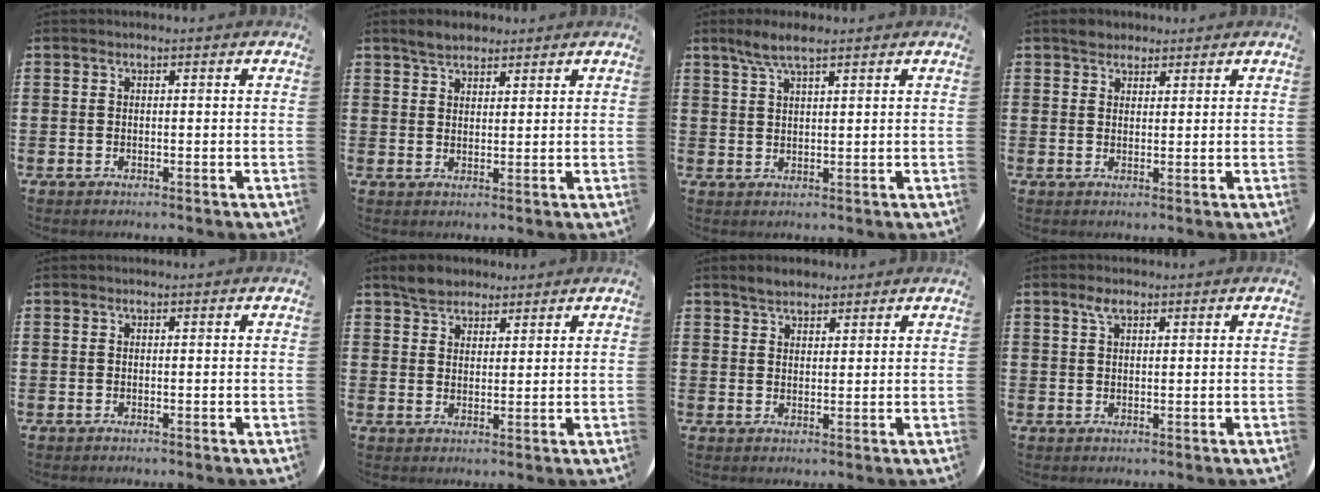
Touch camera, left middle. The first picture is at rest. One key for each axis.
{"total": 3.0, "fx": 2.7, "fy": 1.2, "fz": 0.7, "tx": -0.011, "ty": 0.003, "tz": 0.050}
{"total": 3.7, "fx": 2.7, "fy": 0.6, "fz": 2.4, "tx": -0.053, "ty": 0.005, "tz": 0.048}
{"total": 2.2, "fx": 2.0, "fy": 1.0, "fz": 0.0, "tx": 0.004, "ty": 0.001, "tz": 0.038}
{"total": 0.0}
{"total": 3.4, "fx": 3.0, "fy": 1.6, "fz": 0.4, "tx": -0.008, "ty": 0.004, "tz": 0.057}
{"total": 2.9, "fx": 2.6, "fy": 1.1, "fz": 0.6, "tx": -0.009, "ty": 0.003, "tz": 0.049}
{"total": 2.3, "fx": 1.5, "fy": 1.0, "fz": 1.4, "tx": -0.022, "ty": 0.002, "tz": 0.025}